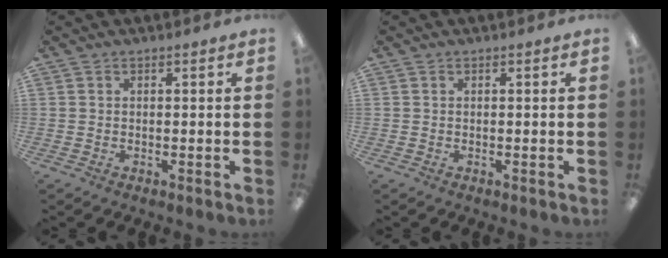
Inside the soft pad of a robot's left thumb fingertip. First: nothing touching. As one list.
[{"total": 0.0}]